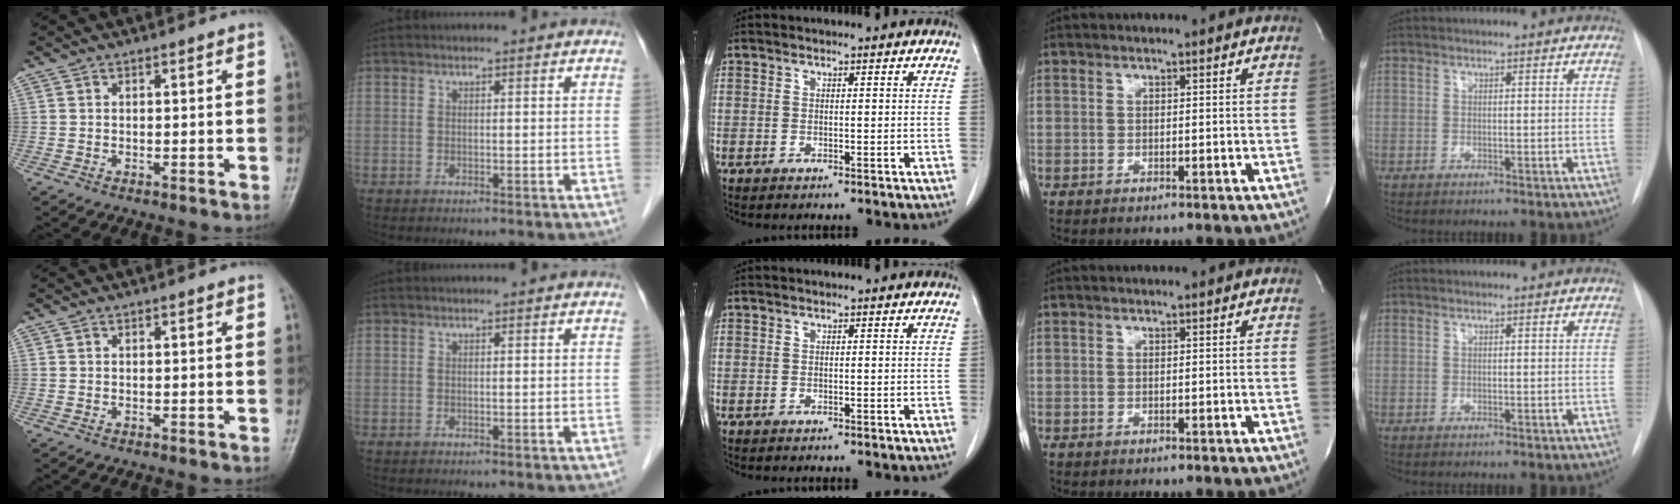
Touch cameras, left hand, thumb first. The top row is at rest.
{}